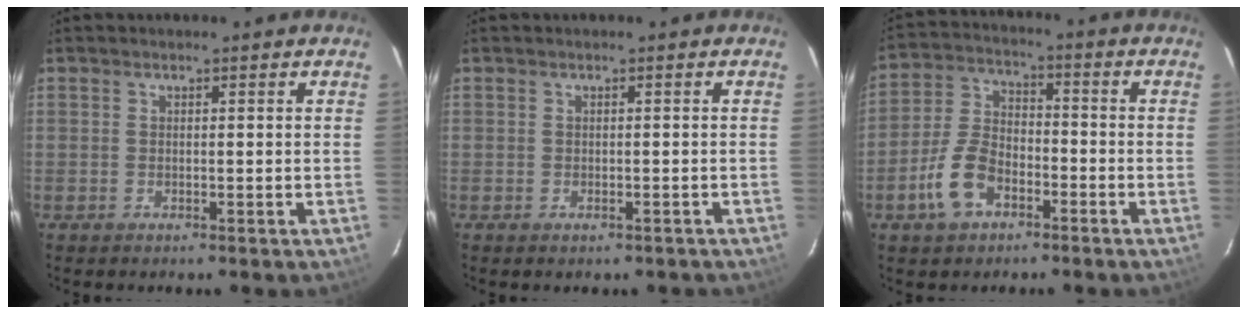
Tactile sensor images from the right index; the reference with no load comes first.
{"total": 1.7, "force": [-1.2, 0.9, 0.7], "torque": [-0.013, -0.005, -0.011]}
{"total": 9.8, "force": [-5.0, 5.9, 6.0], "torque": [-0.135, 0.017, -0.092]}